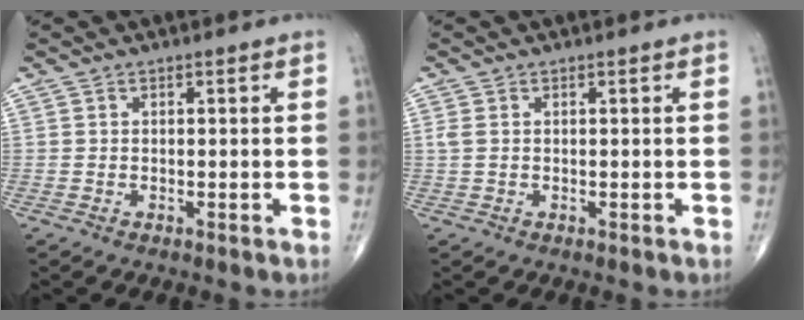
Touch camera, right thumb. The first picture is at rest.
{"total": 1.4, "force": [0.3, 0.8, 1.1], "torque": [-0.034, 0.007, 0.009]}